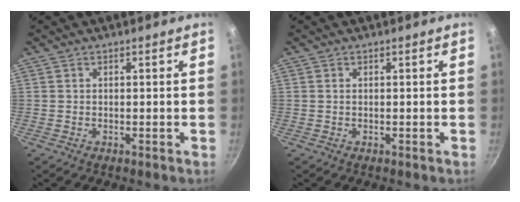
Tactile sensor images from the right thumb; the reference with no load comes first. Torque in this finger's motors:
{"motor_torque": [-0.35, 0.15, -0.16, 0.35, 0.01]}